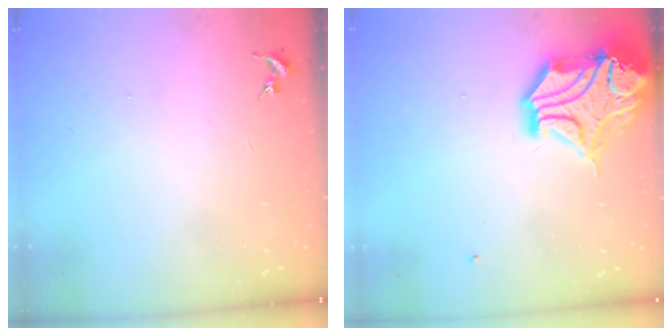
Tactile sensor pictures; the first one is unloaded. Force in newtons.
{"total": 18.1, "press": 17.9, "slide": 2.5}